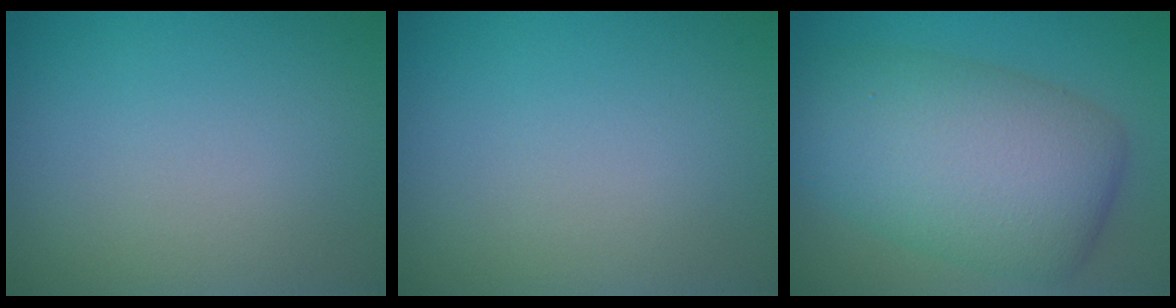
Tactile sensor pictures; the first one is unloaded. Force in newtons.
{"total": 0.0}
{"total": 10.3, "press": 10.3, "slide": 0.2}